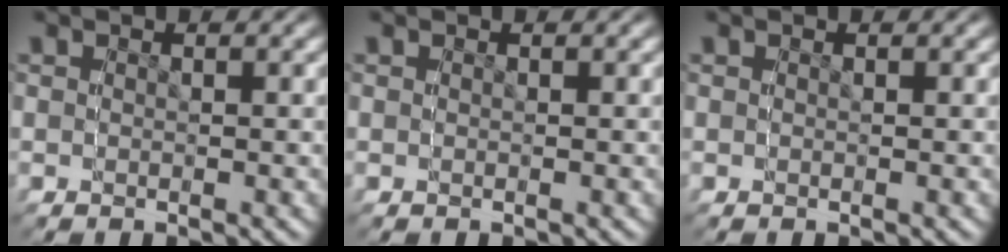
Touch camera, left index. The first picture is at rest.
{"total": 0.0}
{"total": 0.0}